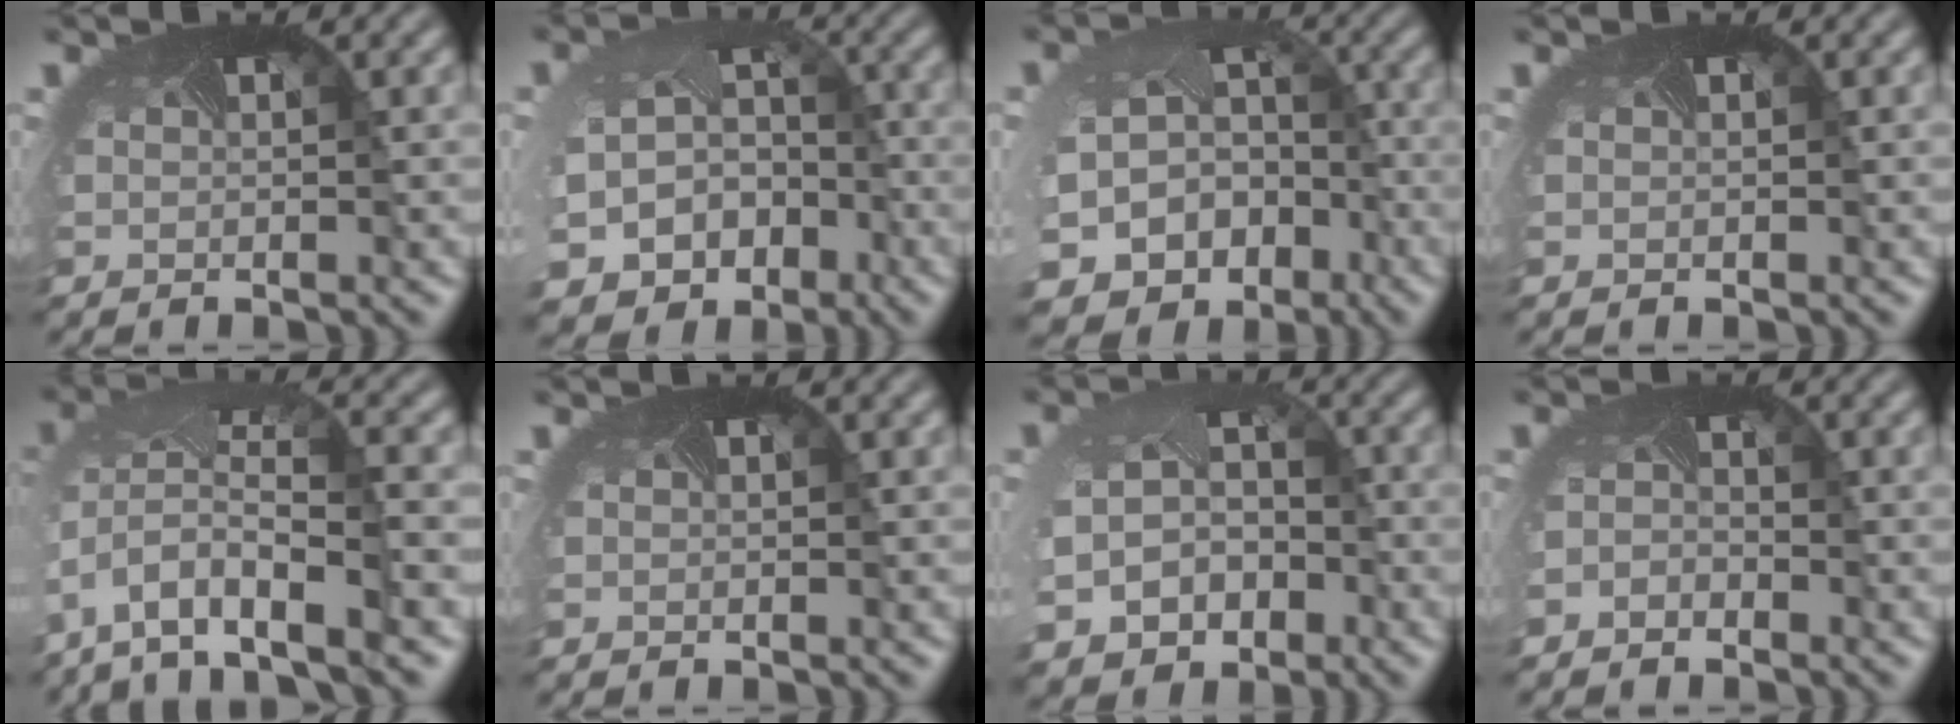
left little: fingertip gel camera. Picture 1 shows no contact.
{"total": 8.6, "force": [-3.7, 7.0, 3.4], "torque": [-0.083, -0.046, -0.046]}
{"total": 13.1, "force": [-6.8, 10.2, 4.7], "torque": [-0.105, -0.063, -0.081]}
{"total": 0.0}
{"total": 9.8, "force": [-4.4, 4.7, 7.3], "torque": [-0.167, -0.019, -0.065]}
{"total": 0.0}
{"total": 7.0, "force": [-2.5, 5.6, 3.4], "torque": [-0.087, -0.044, -0.024]}
{"total": 1.0, "force": [-0.9, 0.5, -0.3], "torque": [-0.011, -0.008, -0.019]}